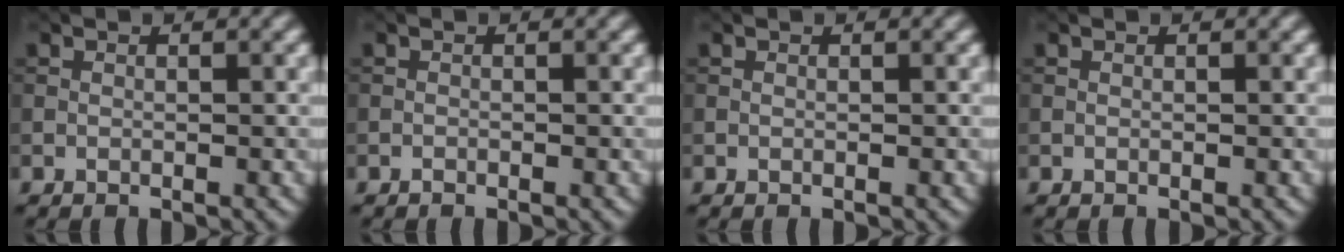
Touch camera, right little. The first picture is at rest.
{"total": 0.0}
{"total": 0.0}
{"total": 0.0}